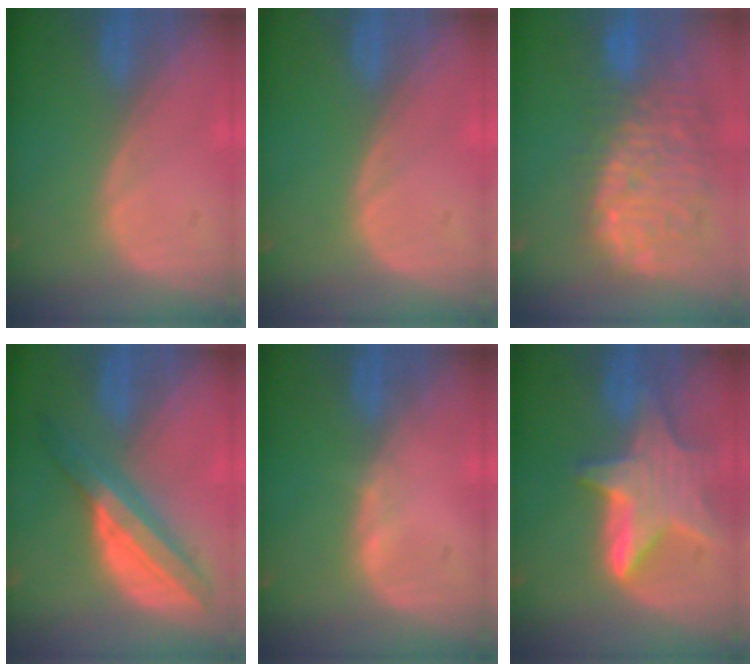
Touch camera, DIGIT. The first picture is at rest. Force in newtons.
{"total": 0.0}
{"total": 12.9, "press": 11.2, "slide": 6.5}
{"total": 7.6, "press": 7.6, "slide": 0.3}
{"total": 0.6, "press": 0.5, "slide": 0.3}
{"total": 9.5, "press": 9.5, "slide": 0.6}